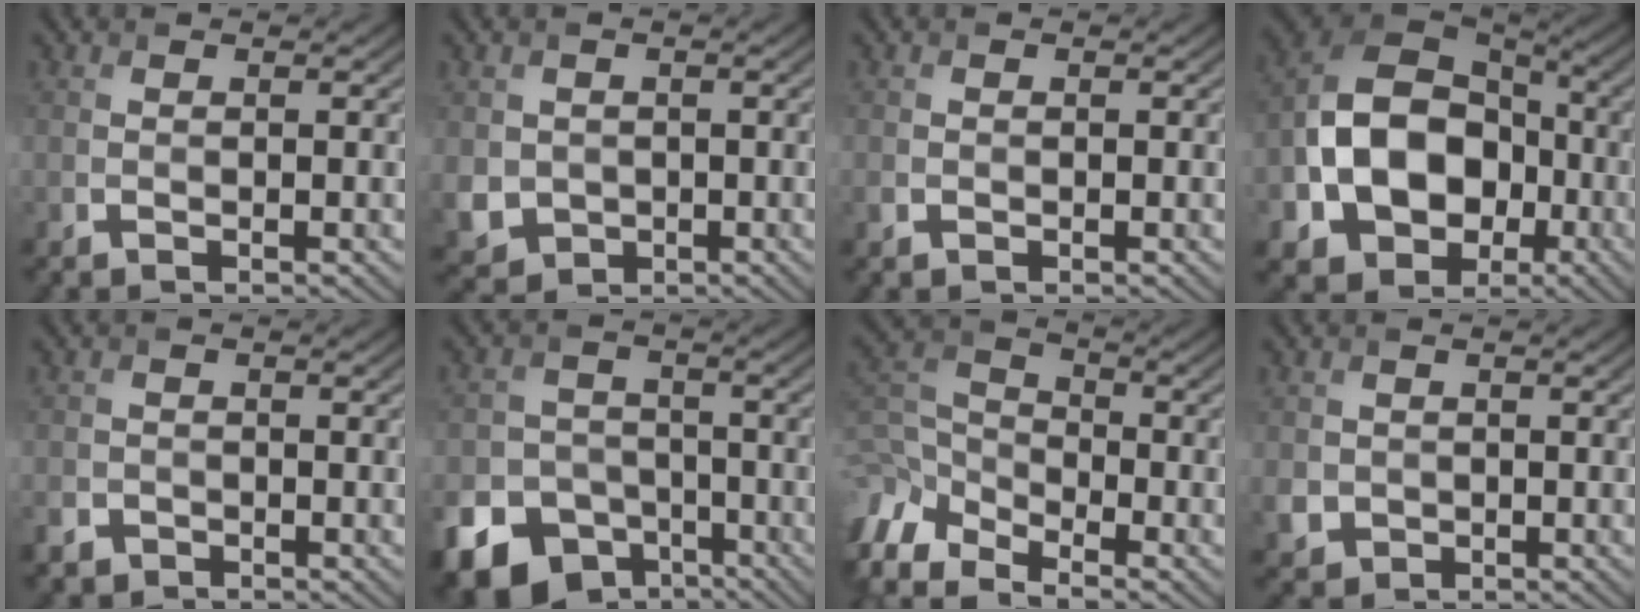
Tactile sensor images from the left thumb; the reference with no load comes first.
{"total": 4.1, "force": [-0.2, 3.8, 1.5], "torque": [-0.056, -0.019, -0.004]}
{"total": 0.9, "force": [-0.3, 0.7, 0.4], "torque": [-0.009, -0.005, -0.007]}
{"total": 15.5, "force": [-3.4, 11.8, 9.4], "torque": [-0.197, -0.017, -0.063]}
{"total": 2.3, "force": [-1.7, 1.5, 0.5], "torque": [-0.015, -0.009, -0.041]}
{"total": 15.1, "force": [-9.4, 10.9, 4.7], "torque": [-0.116, -0.070, -0.155]}
{"total": 10.5, "force": [-7.6, 4.8, 5.6], "torque": [-0.147, -0.016, -0.163]}
{"total": 2.8, "force": [-0.5, 2.6, 0.9], "torque": [-0.026, -0.009, -0.008]}